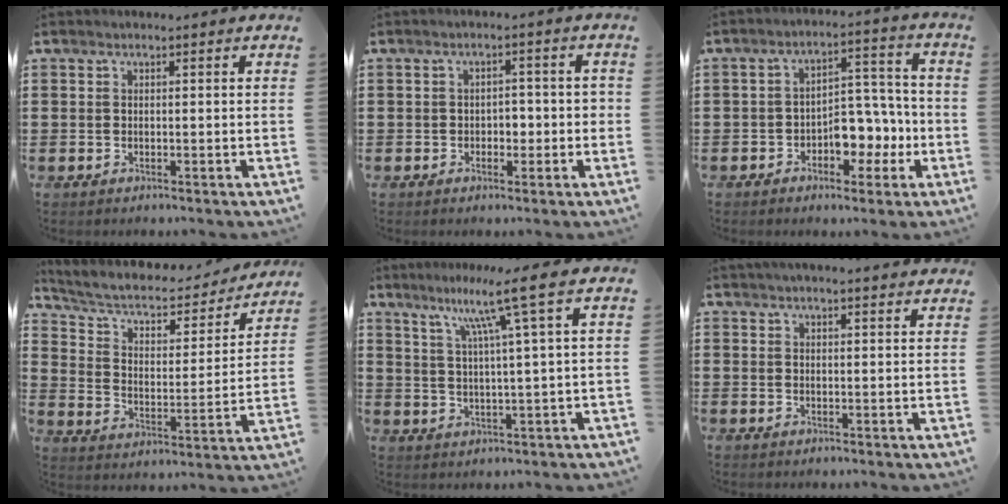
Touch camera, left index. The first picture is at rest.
{"total": 2.4, "force": [-0.8, 1.7, 1.5], "torque": [-0.032, 0.005, -0.021]}
{"total": 6.8, "force": [-2.8, 4.4, 4.4], "torque": [-0.070, 0.011, -0.054]}
{"total": 5.8, "force": [4.3, 2.6, 2.9], "torque": [-0.077, -0.024, 0.067]}
{"total": 9.0, "force": [4.8, -1.4, 7.5], "torque": [-0.141, -0.013, 0.071]}
{"total": 2.4, "force": [2.4, -0.3, 0.5], "torque": [-0.015, -0.003, 0.044]}